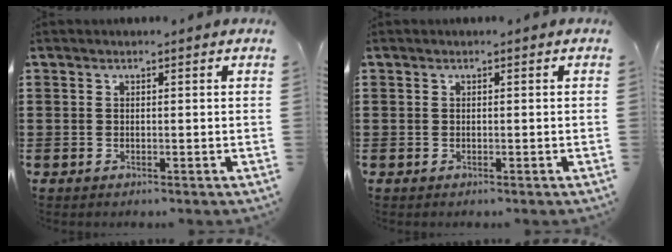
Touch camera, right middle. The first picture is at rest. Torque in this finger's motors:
{"motor_torque": [0.11, -0.06, -0.01, -0.01]}